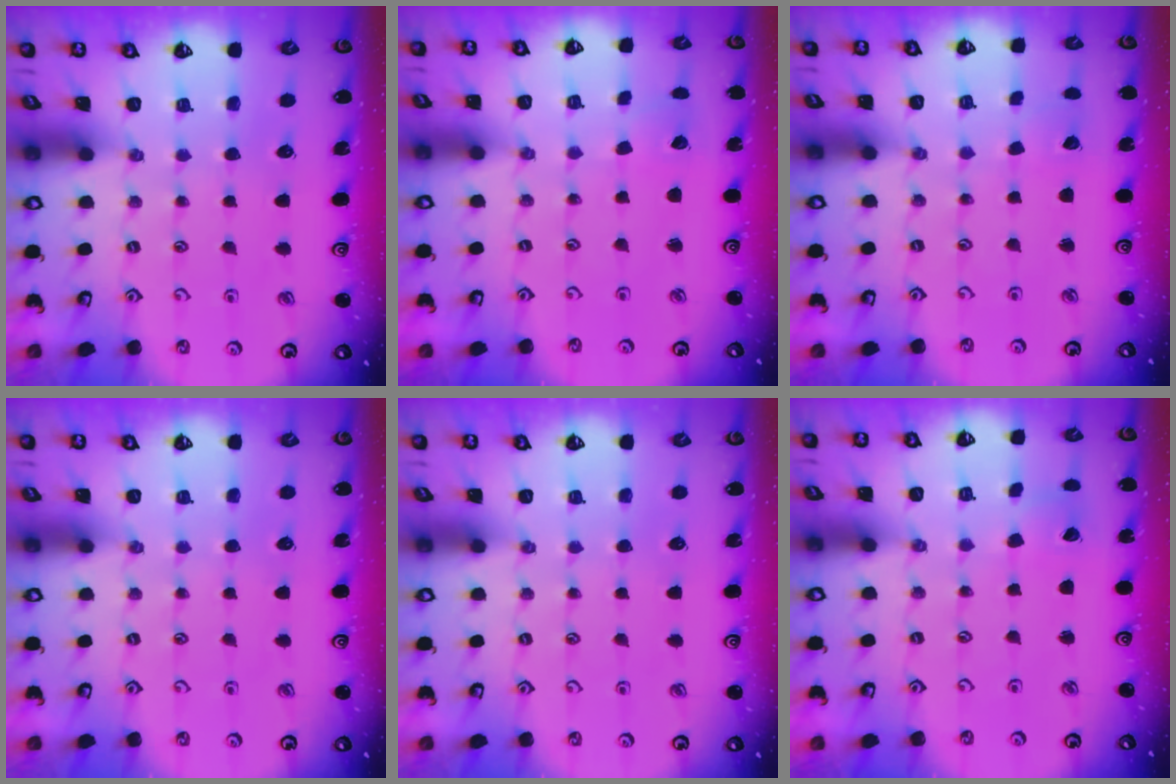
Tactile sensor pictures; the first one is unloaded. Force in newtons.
{"total": 2.1, "press": 2.1, "slide": 0.1}
{"total": 2.4, "press": 2.4, "slide": 0.2}
{"total": 0.0}
{"total": 0.0}
{"total": 2.7, "press": 2.7, "slide": 0.3}